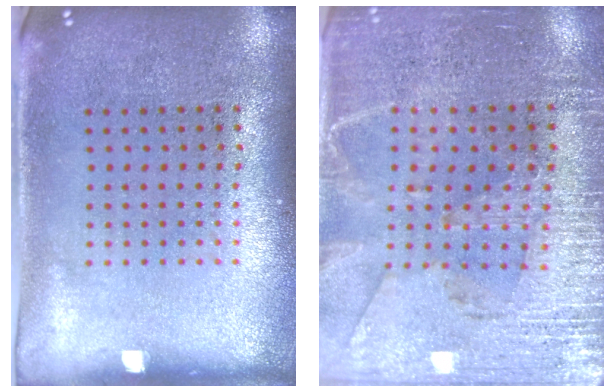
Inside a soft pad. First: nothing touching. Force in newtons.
{"total": 3.1, "press": 2.9, "slide": 1.2}